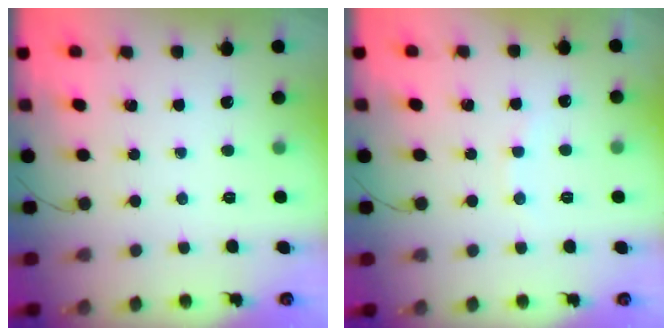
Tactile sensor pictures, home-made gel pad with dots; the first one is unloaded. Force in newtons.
{"total": 4.1, "press": 4.0, "slide": 0.9}